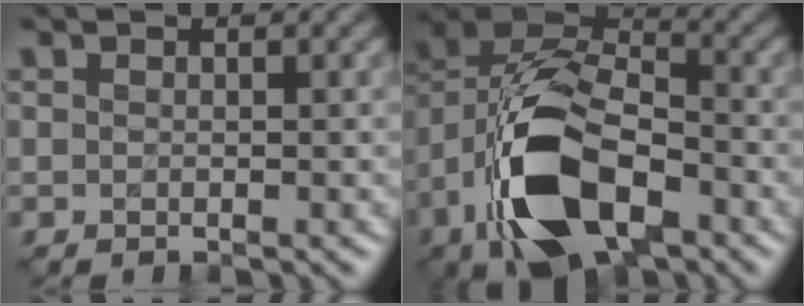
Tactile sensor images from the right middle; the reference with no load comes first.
{"total": 12.6, "force": [-5.6, 6.4, 9.2], "torque": [-0.187, 0.001, -0.107]}